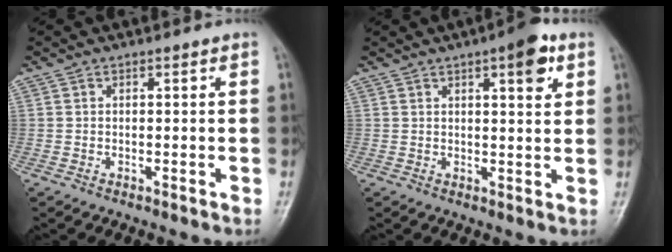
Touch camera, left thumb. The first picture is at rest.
{"total": 6.5, "force": [3.2, 1.9, 5.3], "torque": [-0.061, -0.010, 0.039]}